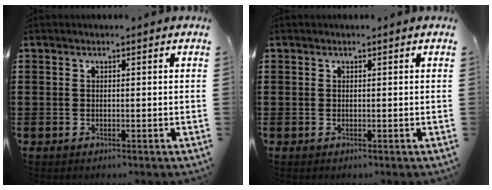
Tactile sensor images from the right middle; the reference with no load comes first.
{"total": 0.0}